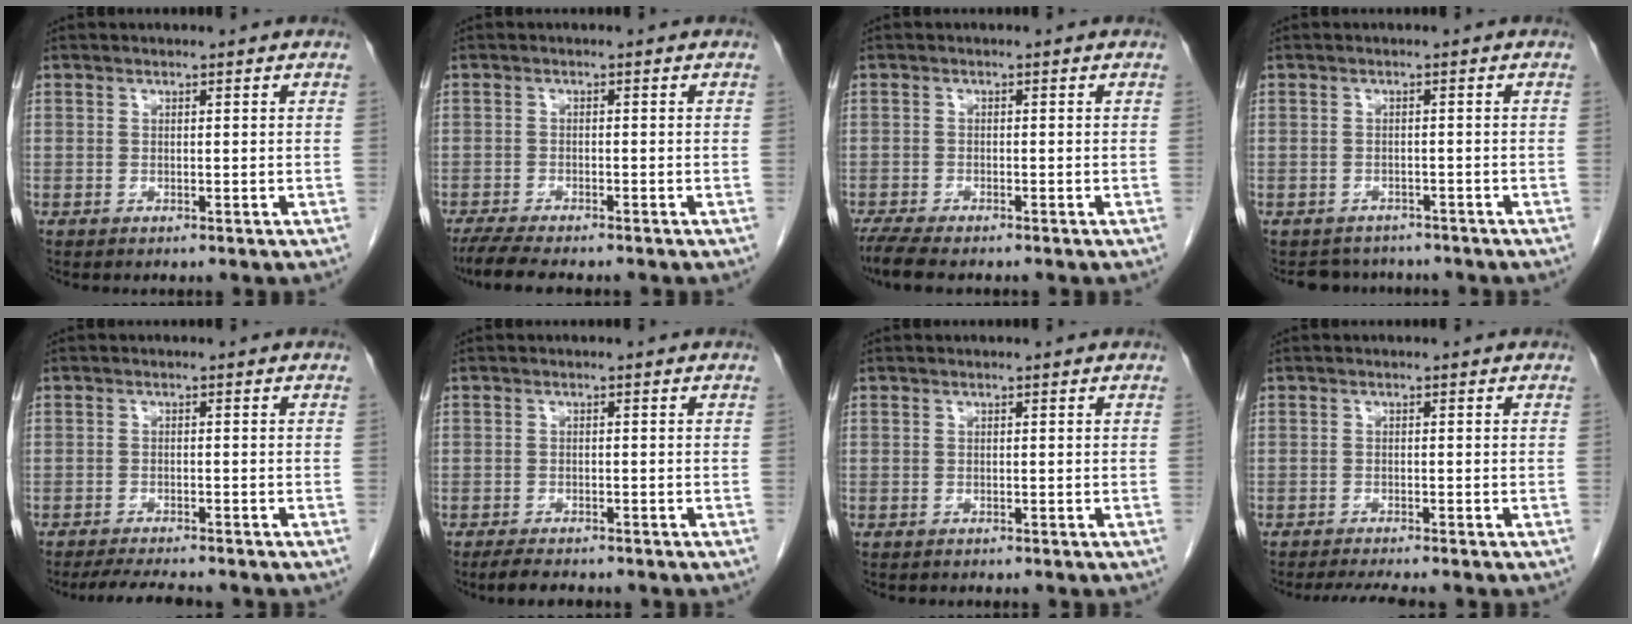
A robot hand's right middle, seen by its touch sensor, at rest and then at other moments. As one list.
[{"total": 6.3, "force": [-5.3, 0.8, 3.3], "torque": [-0.061, -0.019, -0.087]}, {"total": 4.8, "force": [-4.0, 0.7, 2.7], "torque": [-0.058, -0.017, -0.066]}, {"total": 4.1, "force": [-3.8, 1.7, -0.1], "torque": [0.000, 0.003, -0.051]}, {"total": 5.8, "force": [-5.3, 0.5, 2.4], "torque": [-0.040, -0.017, -0.082]}, {"total": 3.6, "force": [-3.1, 0.9, 1.6], "torque": [-0.035, -0.010, -0.048]}, {"total": 0.0}, {"total": 4.2, "force": [-3.7, -0.3, 1.9], "torque": [-0.031, -0.014, -0.058]}]